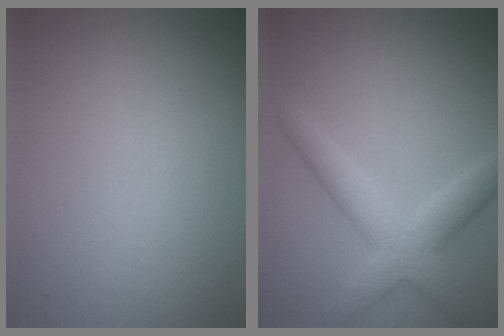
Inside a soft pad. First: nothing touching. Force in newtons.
{"total": 3.5, "press": 3.5, "slide": 0.2}